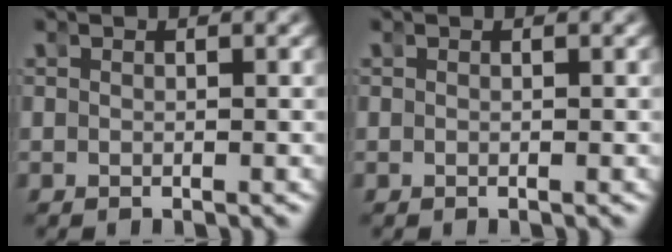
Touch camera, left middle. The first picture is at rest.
{"total": 0.0}